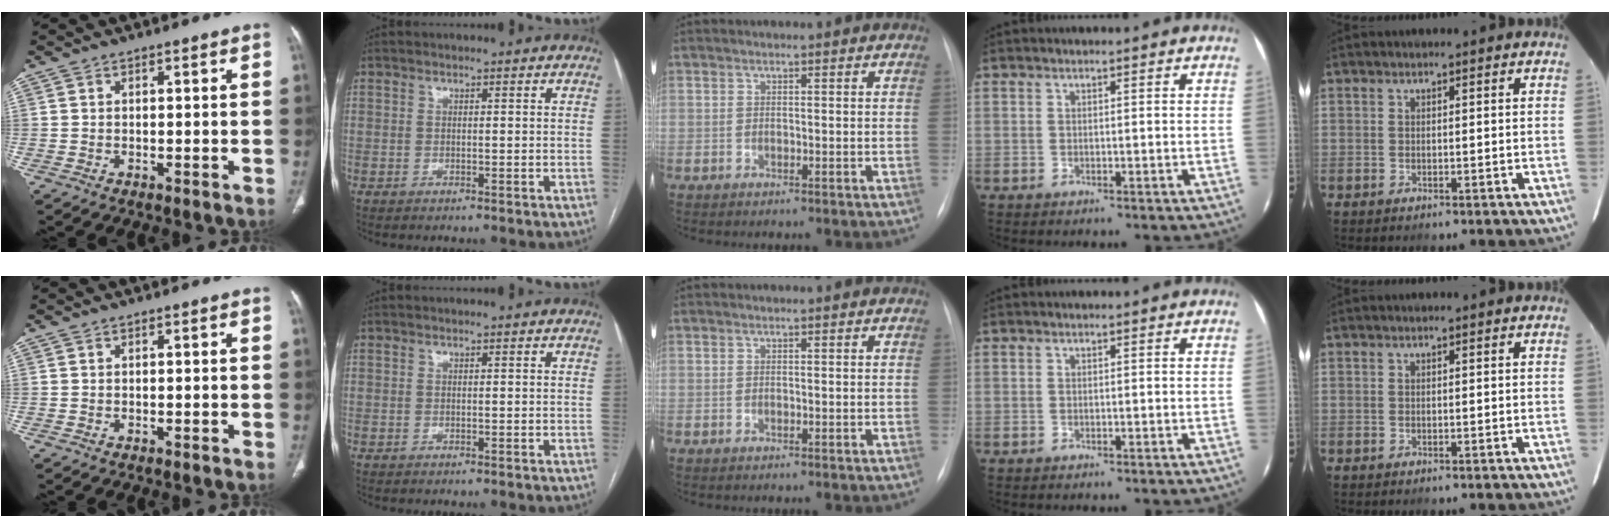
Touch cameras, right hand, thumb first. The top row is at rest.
{}